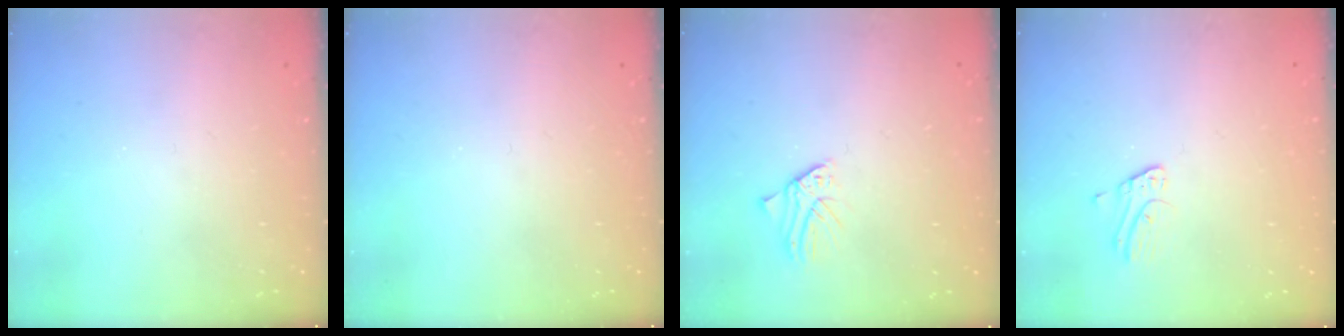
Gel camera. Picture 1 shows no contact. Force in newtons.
{"total": 0.0}
{"total": 1.2, "press": 1.2, "slide": 0.1}
{"total": 2.7, "press": 2.7, "slide": 0.2}